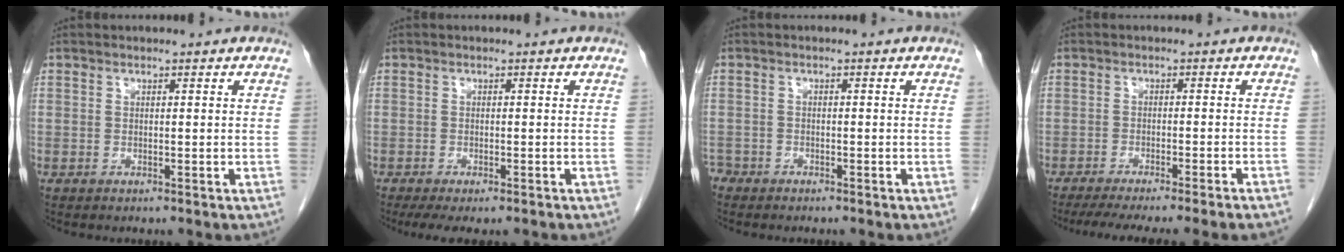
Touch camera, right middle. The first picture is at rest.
{"total": 6.1, "force": [-4.7, 1.8, 3.5], "torque": [-0.045, -0.010, -0.071]}
{"total": 2.5, "force": [-2.2, 1.2, 0.2], "torque": [-0.006, 0.001, -0.039]}
{"total": 13.1, "force": [-11.3, -0.9, 6.7], "torque": [-0.078, -0.027, -0.155]}